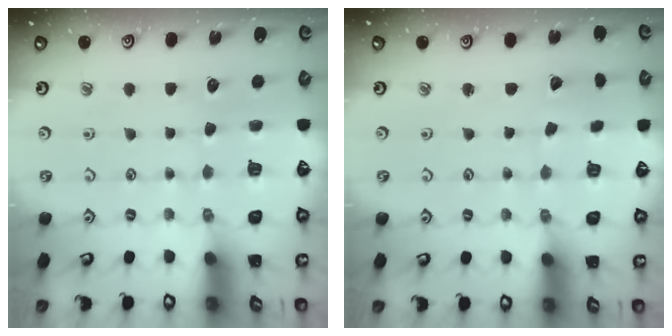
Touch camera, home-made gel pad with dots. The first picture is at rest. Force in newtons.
{"total": 1.8, "press": 1.8, "slide": 0.1}